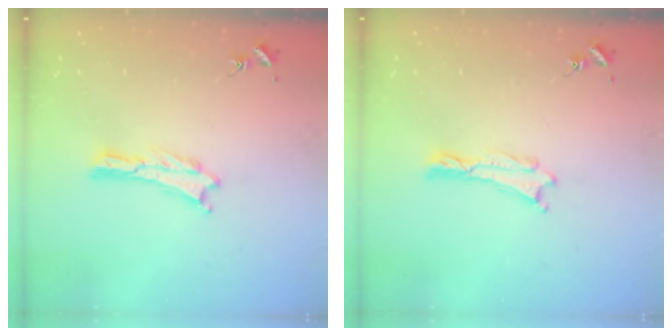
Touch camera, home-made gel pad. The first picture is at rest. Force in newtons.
{"total": 0.0}